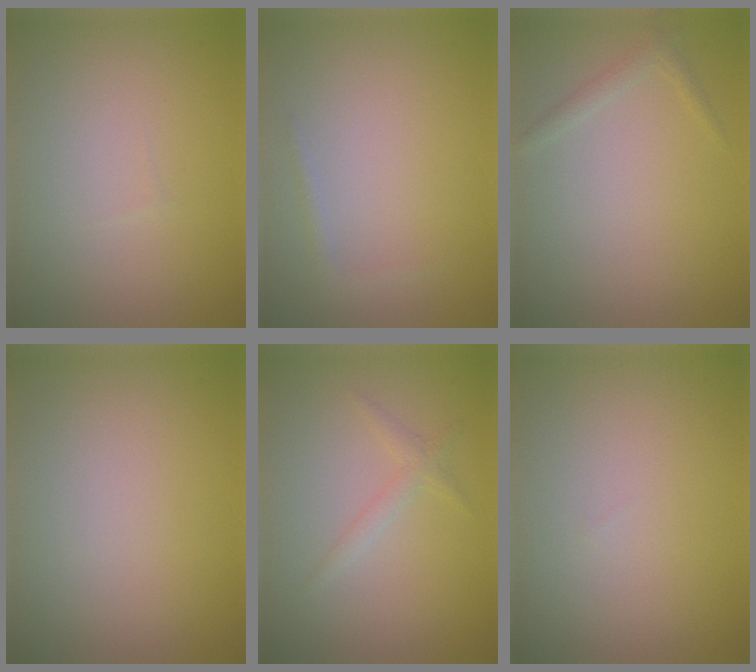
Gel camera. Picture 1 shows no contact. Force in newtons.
{"total": 0.9, "press": 0.9, "slide": 0.1}
{"total": 1.0, "press": 1.0, "slide": 0.0}
{"total": 0.0}
{"total": 1.3, "press": 1.3, "slide": 0.0}
{"total": 0.0}